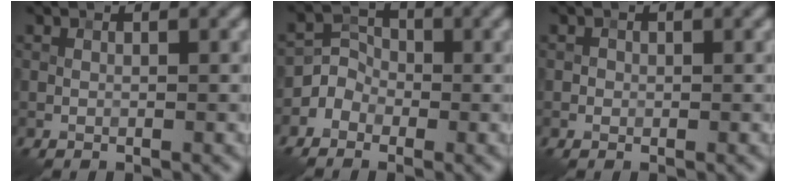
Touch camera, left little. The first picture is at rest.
{"total": 3.3, "force": [-1.4, 2.8, 0.9], "torque": [-0.002, 0.016, -0.037]}
{"total": 0.7, "force": [-0.1, 0.6, 0.1], "torque": [0.000, 0.000, -0.003]}